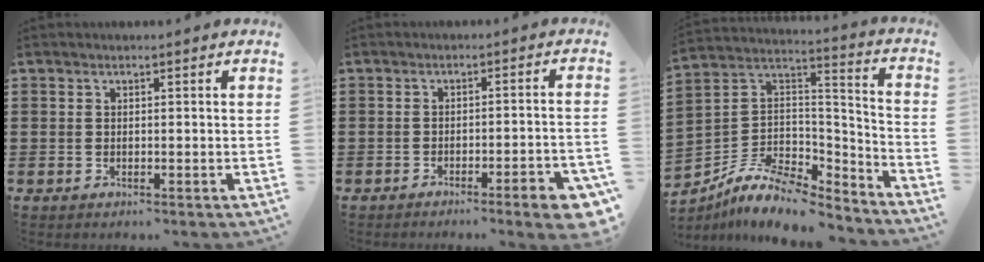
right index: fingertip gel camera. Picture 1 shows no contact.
{"total": 4.4, "force": [-3.1, 0.1, 3.1], "torque": [-0.047, -0.011, -0.055]}
{"total": 9.7, "force": [-7.5, 3.9, 4.8], "torque": [-0.102, 0.014, -0.145]}